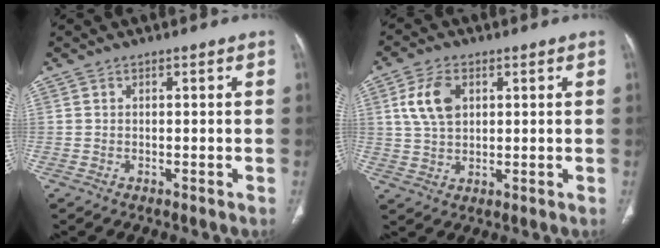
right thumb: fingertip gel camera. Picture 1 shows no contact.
{"total": 7.5, "force": [2.4, 4.7, 5.4], "torque": [-0.100, -0.002, 0.050]}